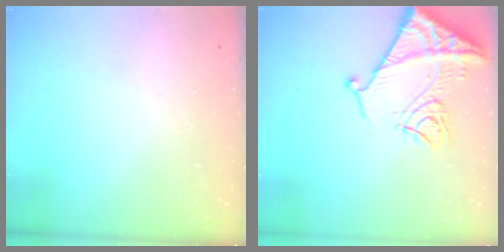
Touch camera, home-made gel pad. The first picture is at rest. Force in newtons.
{"total": 15.7, "press": 15.6, "slide": 1.7}